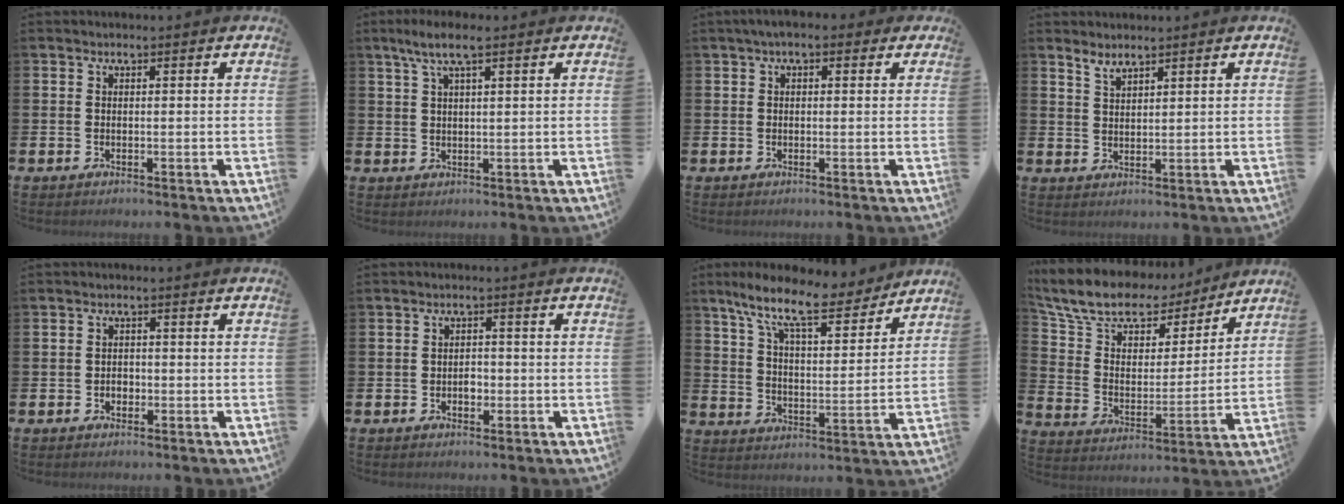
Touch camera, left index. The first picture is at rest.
{"total": 4.6, "force": [3.0, 0.8, 3.3], "torque": [-0.063, 0.000, 0.051]}
{"total": 2.3, "force": [1.3, 1.2, 1.4], "torque": [-0.025, 0.007, 0.021]}
{"total": 2.4, "force": [2.3, 0.4, 0.5], "torque": [-0.007, -0.009, 0.041]}
{"total": 1.3, "force": [-0.4, 1.1, 0.6], "torque": [-0.006, 0.003, -0.012]}
{"total": 1.6, "force": [-0.4, 1.3, 0.9], "torque": [-0.003, -0.002, -0.013]}
{"total": 11.4, "force": [9.4, 2.8, 5.8], "torque": [-0.130, -0.051, 0.160]}
{"total": 10.8, "force": [9.3, 4.4, 3.1], "torque": [-0.103, -0.058, 0.165]}